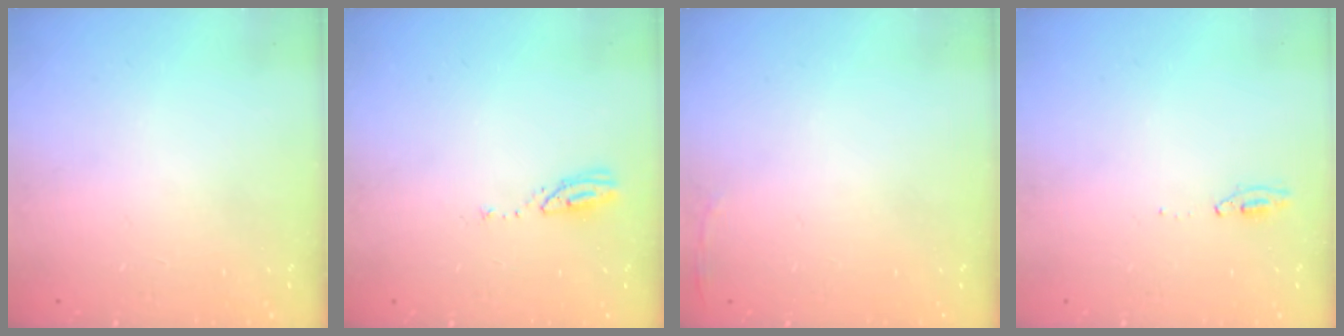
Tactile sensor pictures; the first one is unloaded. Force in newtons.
{"total": 3.7, "press": 3.7, "slide": 0.3}
{"total": 2.8, "press": 2.6, "slide": 0.9}
{"total": 4.3, "press": 4.1, "slide": 1.3}